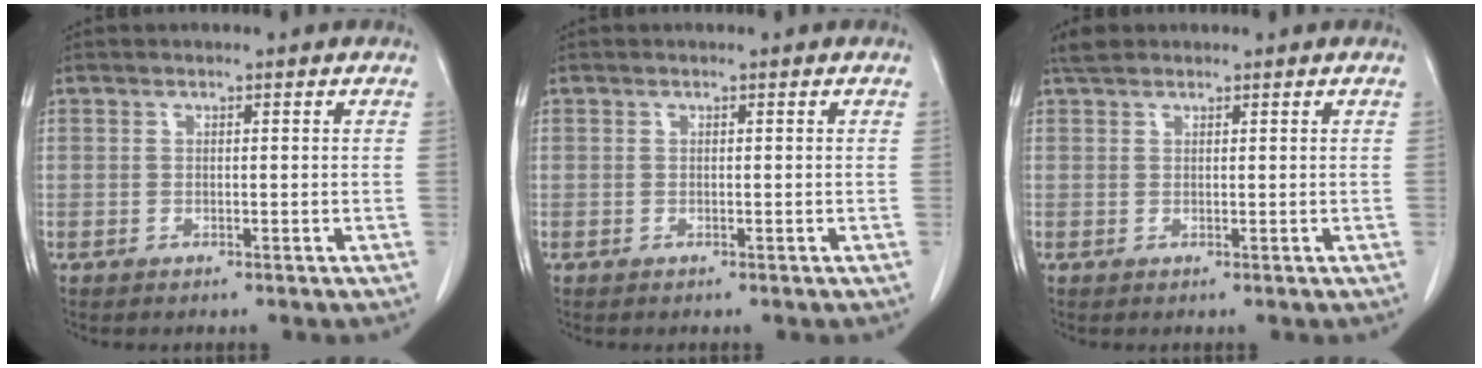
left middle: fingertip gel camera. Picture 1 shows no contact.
{"total": 0.0}
{"total": 1.9, "force": [1.6, 0.9, 0.5], "torque": [-0.011, 0.013, 0.027]}